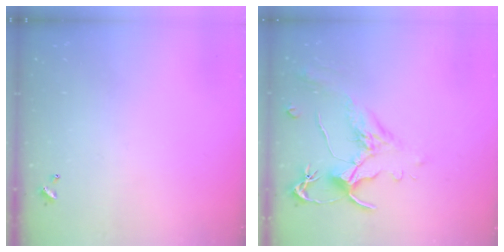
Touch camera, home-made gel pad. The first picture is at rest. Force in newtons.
{"total": 1.8, "press": 1.2, "slide": 1.3}